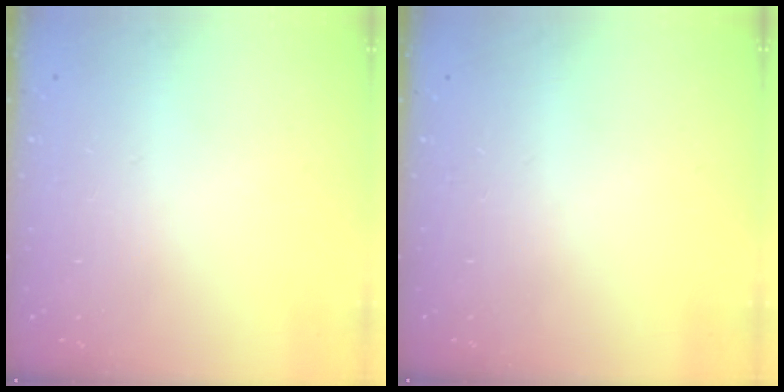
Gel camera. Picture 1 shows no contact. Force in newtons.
{"total": 0.0}